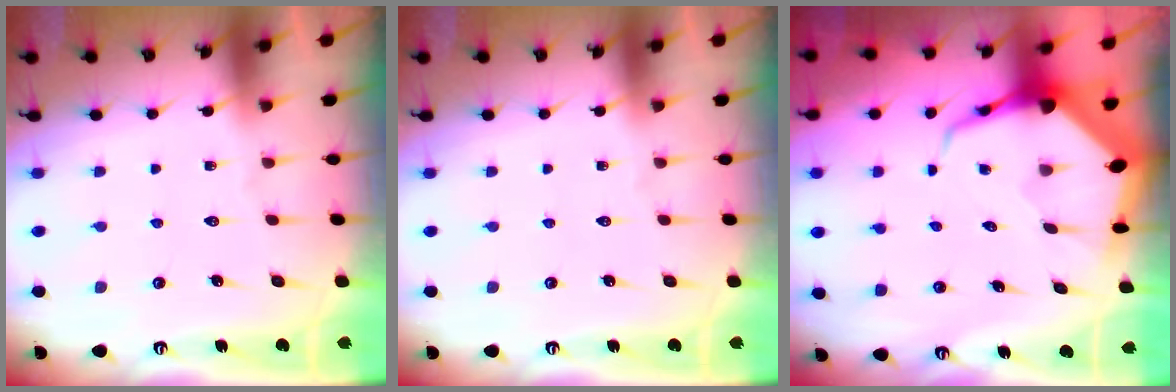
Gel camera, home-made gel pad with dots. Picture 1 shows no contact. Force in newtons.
{"total": 0.0}
{"total": 7.8, "press": 7.8, "slide": 0.8}